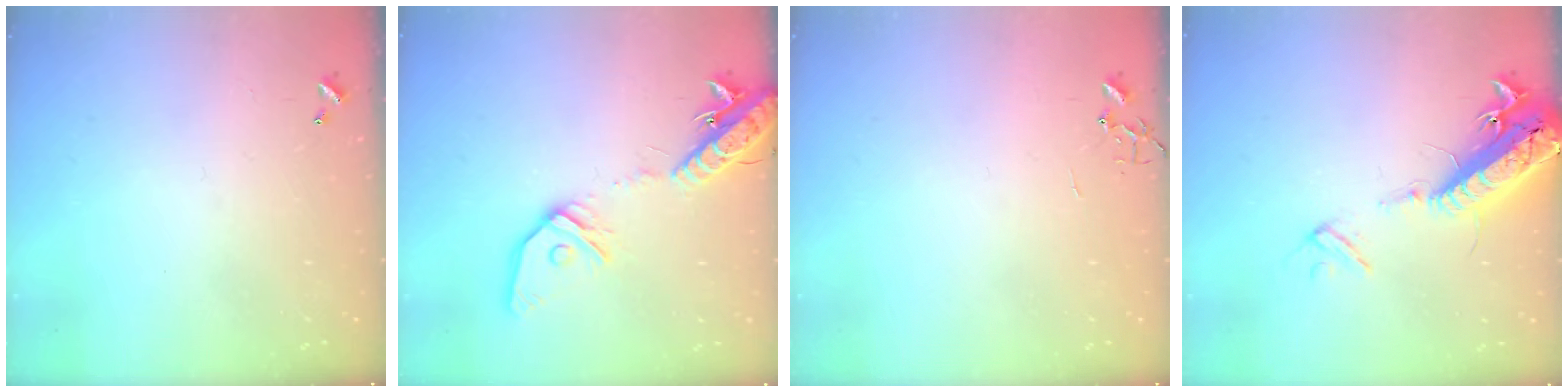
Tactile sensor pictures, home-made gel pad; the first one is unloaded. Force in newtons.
{"total": 18.0, "press": 17.6, "slide": 3.9}
{"total": 0.0}
{"total": 17.7, "press": 17.2, "slide": 4.3}